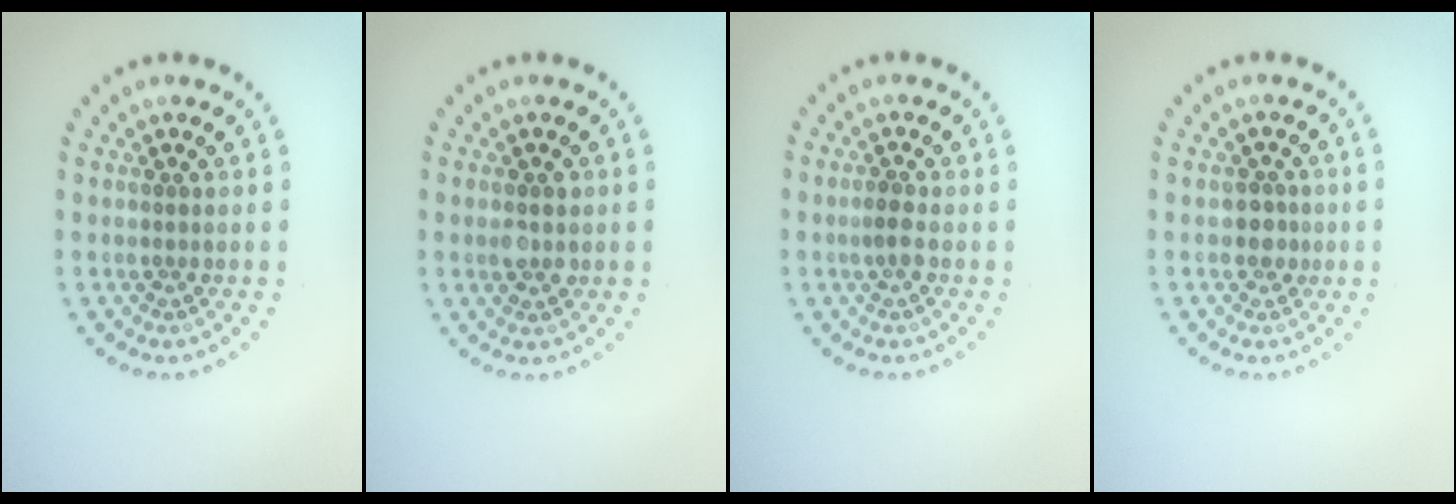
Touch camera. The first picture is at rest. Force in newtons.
{"total": 1.7, "press": 1.7, "slide": 0.1}
{"total": 1.2, "press": 1.2, "slide": 0.4}
{"total": 1.7, "press": 1.4, "slide": 0.8}